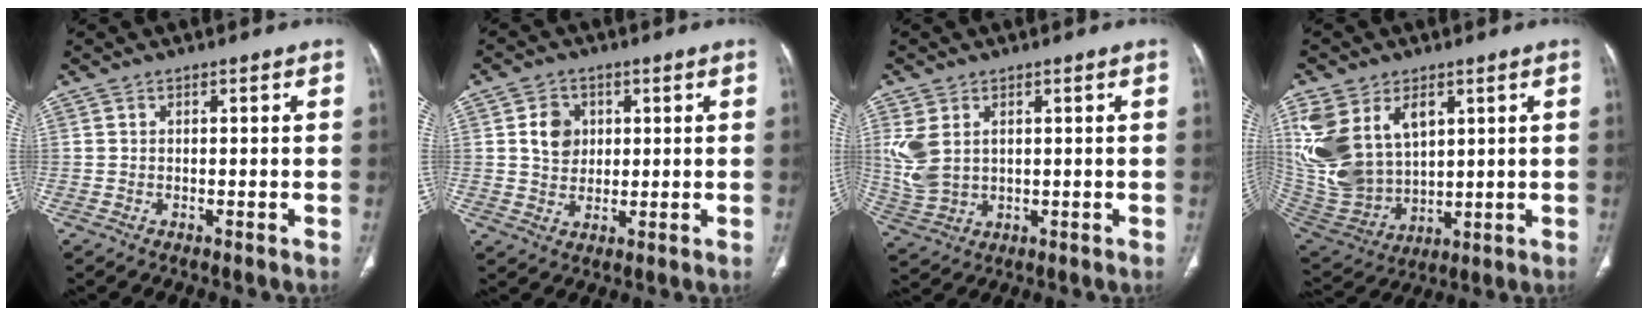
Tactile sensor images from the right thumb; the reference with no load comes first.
{"total": 5.8, "force": [1.4, 4.8, 2.9], "torque": [-0.027, -0.005, 0.025]}
{"total": 8.0, "force": [1.9, 5.6, 5.4], "torque": [-0.124, -0.005, 0.054]}
{"total": 19.9, "force": [6.6, 13.4, 13.2], "torque": [-0.277, -0.015, 0.155]}